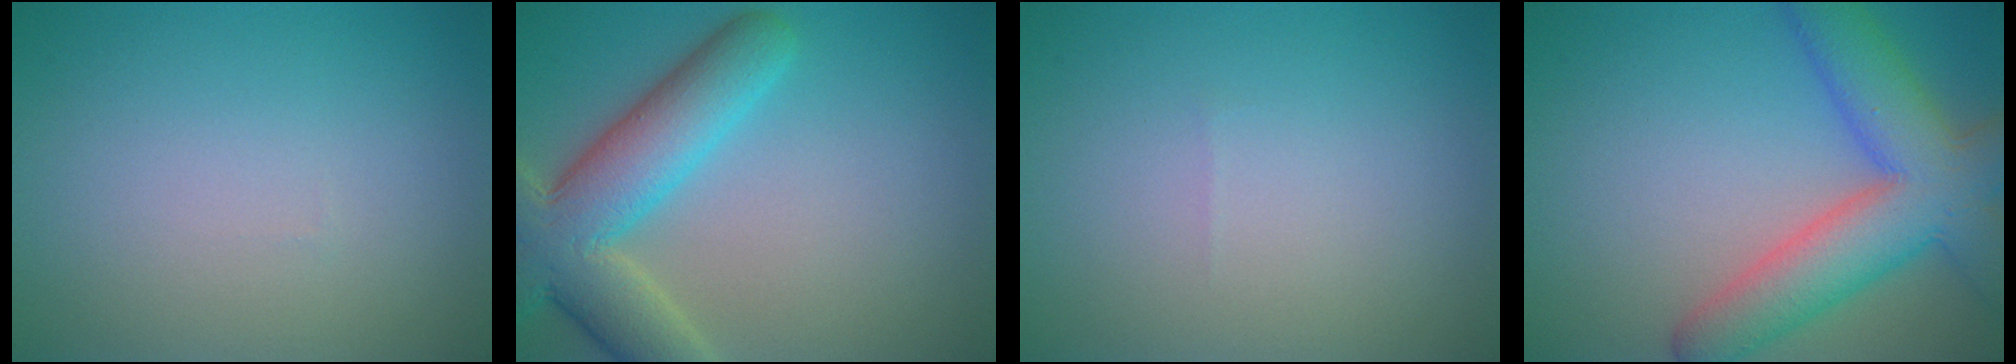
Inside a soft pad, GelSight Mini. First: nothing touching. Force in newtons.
{"total": 8.4, "press": 8.4, "slide": 0.6}
{"total": 0.0}
{"total": 8.6, "press": 8.6, "slide": 0.4}